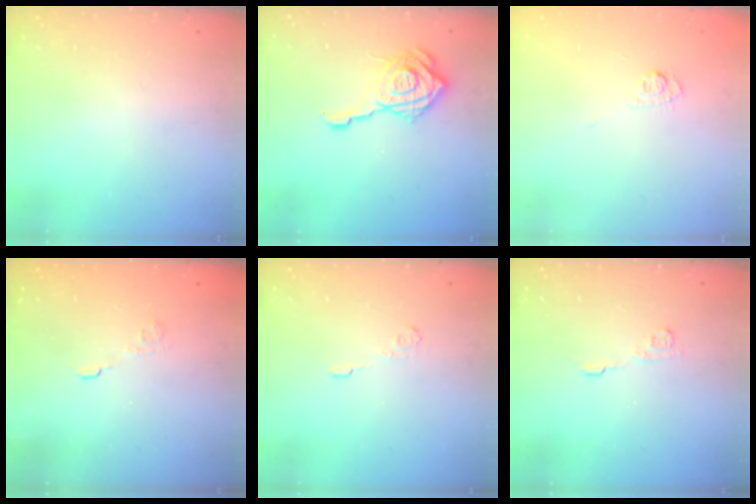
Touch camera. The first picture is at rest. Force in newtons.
{"total": 14.8, "press": 14.7, "slide": 1.5}
{"total": 5.0, "press": 4.8, "slide": 1.4}
{"total": 2.4, "press": 2.1, "slide": 1.3}
{"total": 3.5, "press": 3.5, "slide": 0.4}
{"total": 5.7, "press": 5.7, "slide": 0.7}